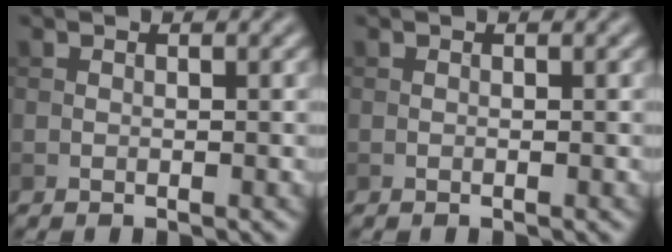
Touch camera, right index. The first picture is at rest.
{"total": 0.0}